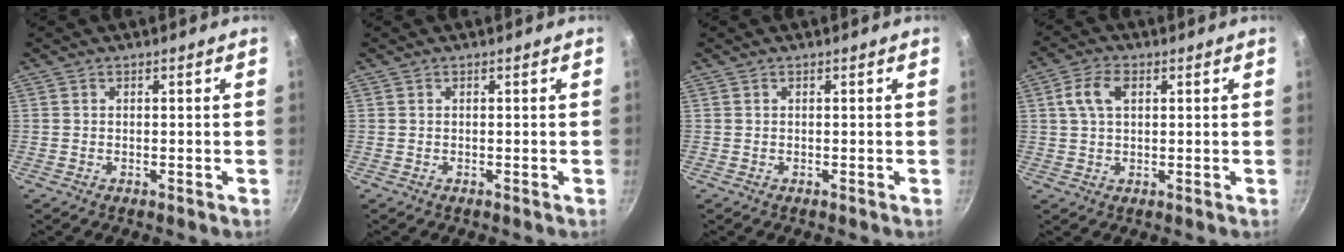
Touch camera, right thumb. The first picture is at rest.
{"total": 0.0}
{"total": 0.0}
{"total": 5.7, "force": [1.7, 3.4, 4.3], "torque": [-0.089, 0.009, 0.031]}